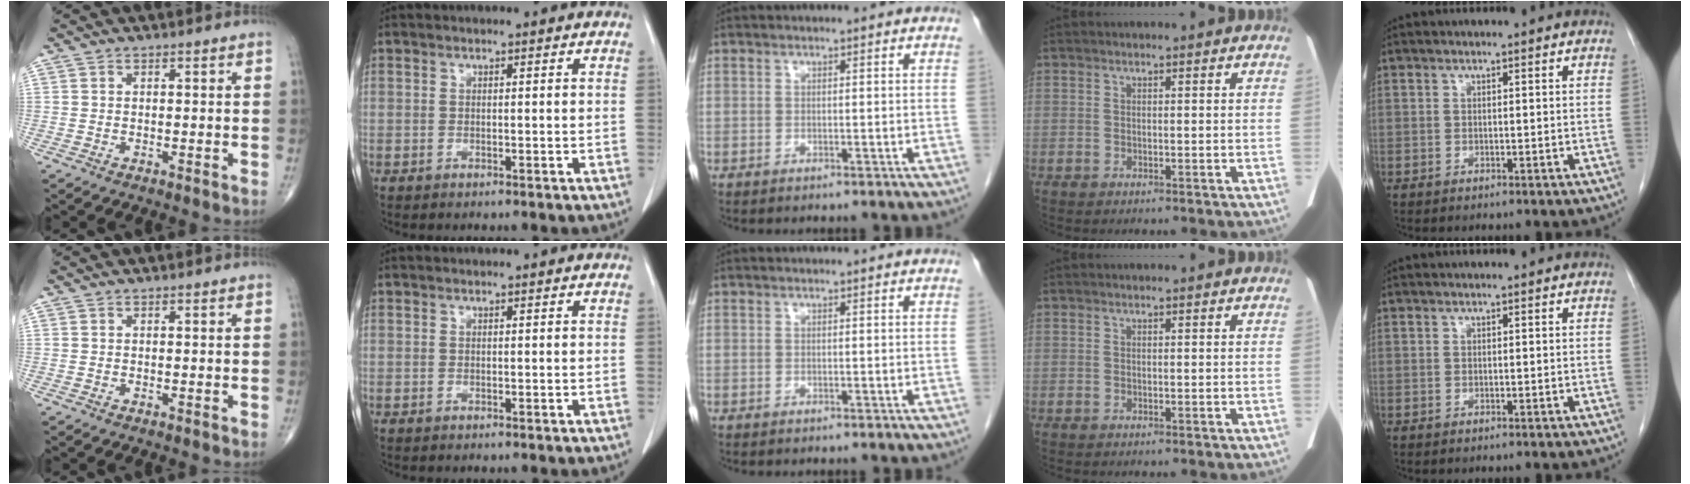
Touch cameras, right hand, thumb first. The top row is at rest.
{}